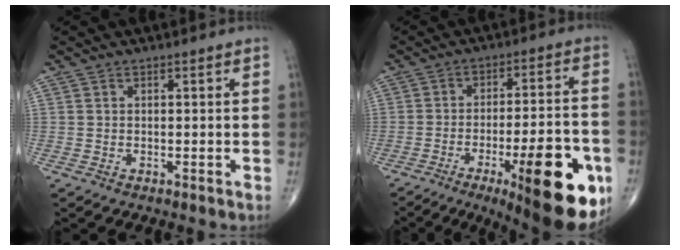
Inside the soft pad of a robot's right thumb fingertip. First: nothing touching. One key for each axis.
{"total": 22.9, "fx": -9.3, "fy": 6.6, "fz": 19.8, "tx": -0.224, "ty": 0.030, "tz": -0.120}